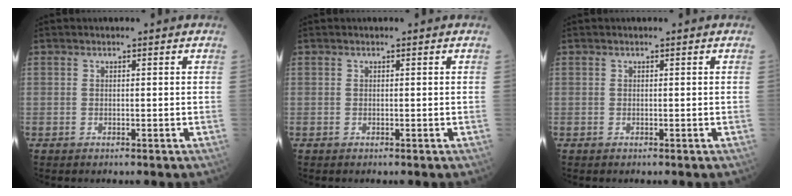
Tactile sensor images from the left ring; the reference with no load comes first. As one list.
[{"total": 0.0}, {"total": 0.0}]